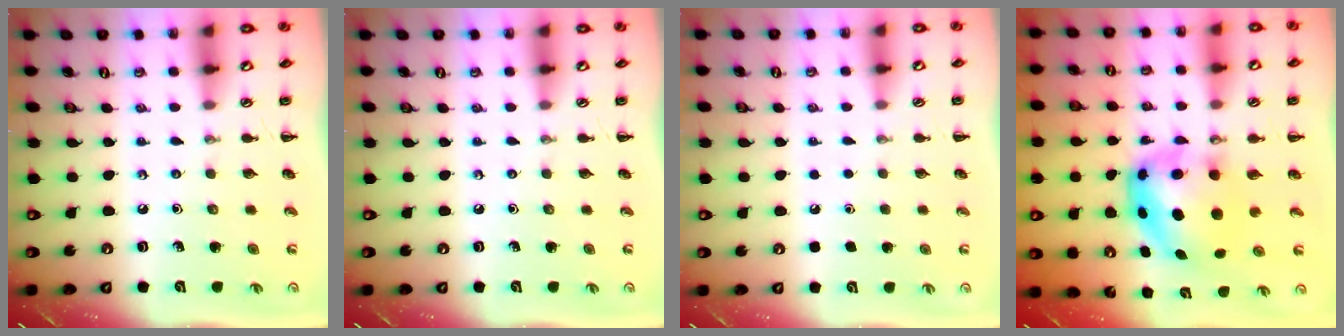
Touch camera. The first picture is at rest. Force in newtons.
{"total": 0.0}
{"total": 1.6, "press": 1.6, "slide": 0.1}
{"total": 7.0, "press": 6.8, "slide": 1.9}